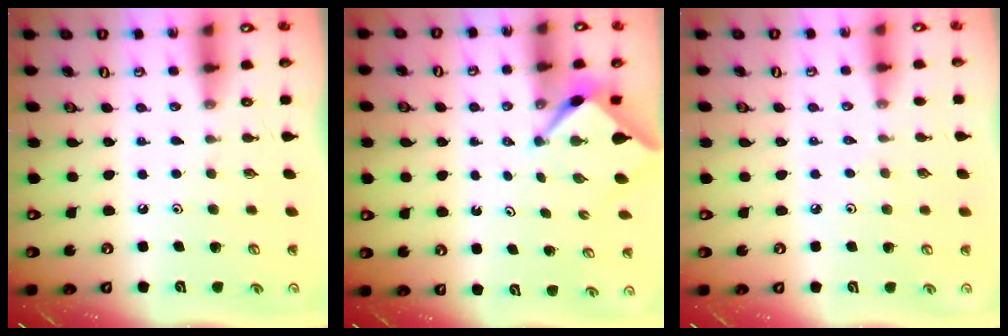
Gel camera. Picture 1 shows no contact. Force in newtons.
{"total": 2.6, "press": 2.6, "slide": 0.4}
{"total": 1.9, "press": 1.8, "slide": 0.5}